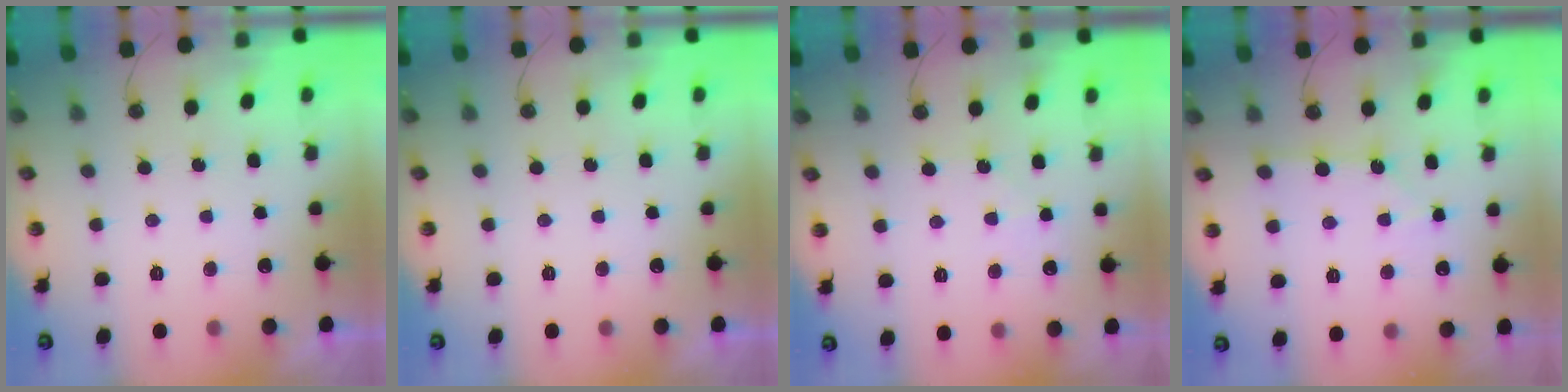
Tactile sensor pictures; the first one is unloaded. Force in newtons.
{"total": 0.0}
{"total": 5.5, "press": 5.4, "slide": 1.0}
{"total": 2.9, "press": 2.9, "slide": 0.4}